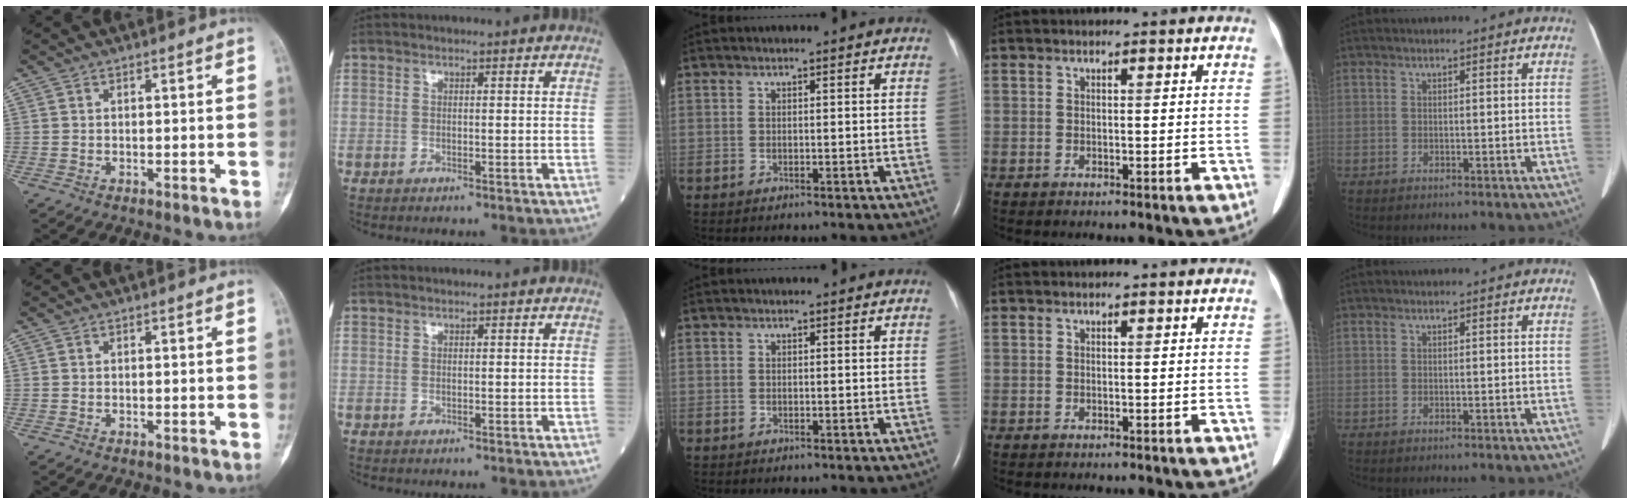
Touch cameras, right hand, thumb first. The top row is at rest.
{}